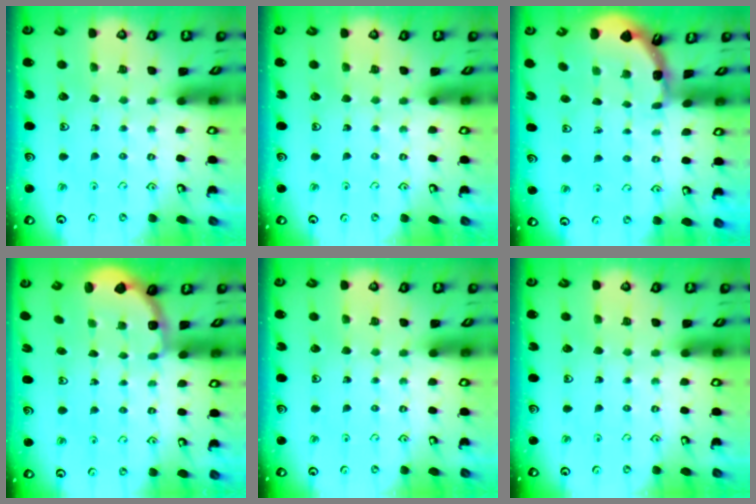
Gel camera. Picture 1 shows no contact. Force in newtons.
{"total": 0.0}
{"total": 1.6, "press": 1.6, "slide": 0.2}
{"total": 2.7, "press": 2.3, "slide": 1.5}
{"total": 0.0}
{"total": 0.0}